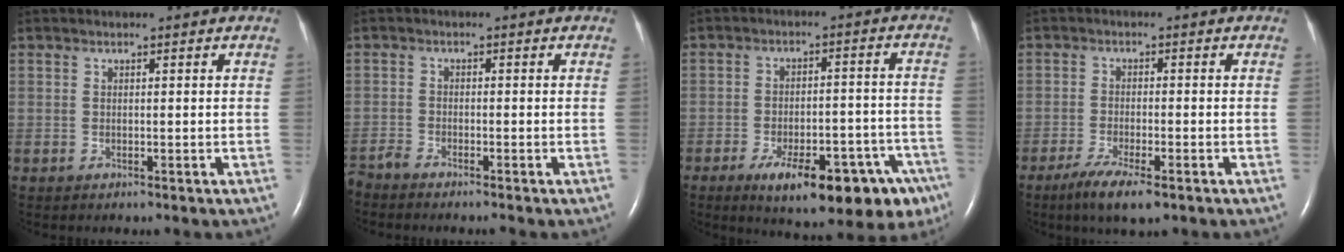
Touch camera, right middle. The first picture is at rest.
{"total": 3.4, "force": [-3.2, 0.0, 1.2], "torque": [-0.020, -0.011, -0.058]}
{"total": 17.8, "force": [-10.9, 6.3, 12.6], "torque": [-0.108, 0.023, -0.147]}
{"total": 6.2, "force": [-4.0, 1.0, 4.7], "torque": [-0.086, -0.013, -0.064]}